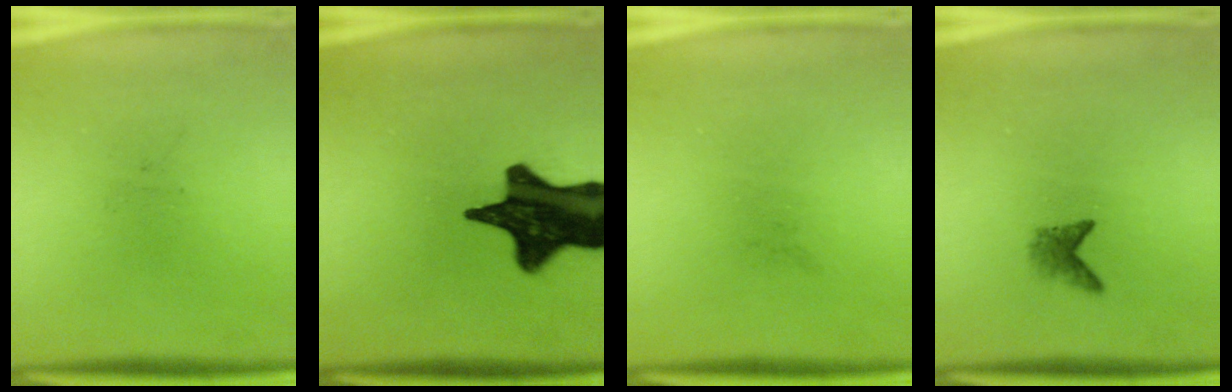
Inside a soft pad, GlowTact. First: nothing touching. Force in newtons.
{"total": 18.5}
{"total": 0.0}
{"total": 1.8}